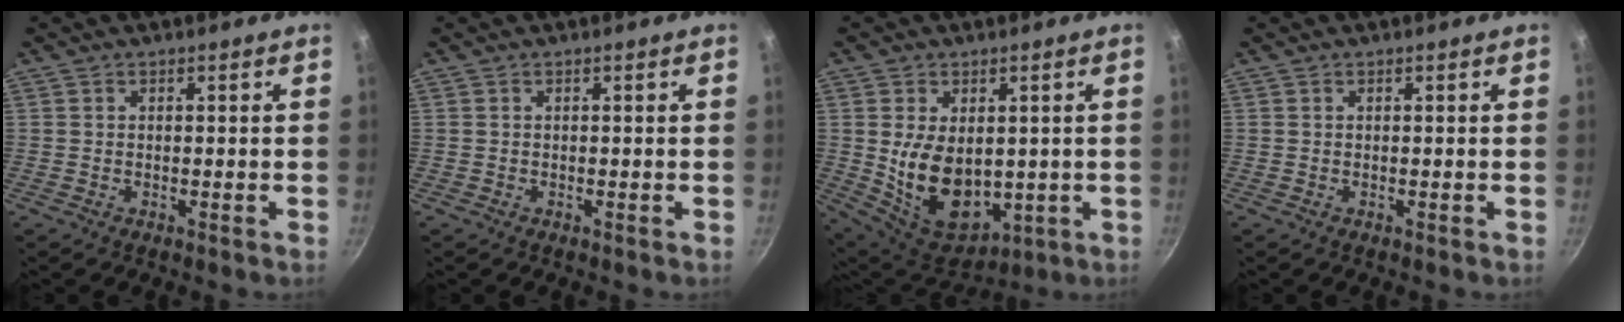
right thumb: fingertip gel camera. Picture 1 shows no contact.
{"total": 0.0}
{"total": 14.4, "force": [0.3, 9.5, 10.8], "torque": [-0.156, -0.027, 0.034]}
{"total": 0.0}